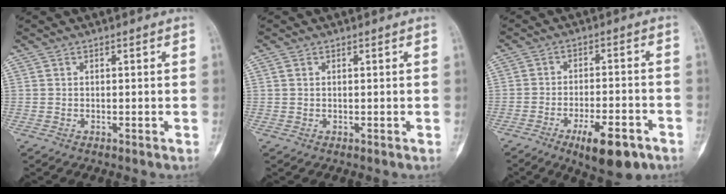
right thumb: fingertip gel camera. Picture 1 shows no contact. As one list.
[{"total": 0.9, "force": [0.4, 0.6, 0.7], "torque": [-0.019, 0.003, 0.010]}, {"total": 11.3, "force": [-6.4, 3.8, 8.6], "torque": [-0.123, 0.025, -0.091]}]